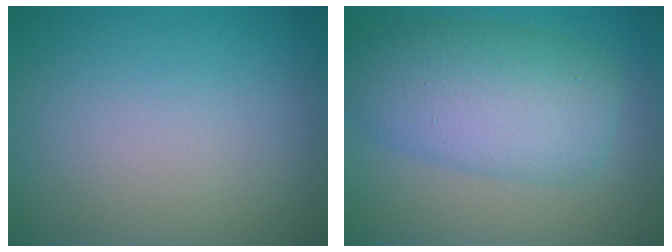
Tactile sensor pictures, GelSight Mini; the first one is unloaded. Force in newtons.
{"total": 8.0, "press": 8.0, "slide": 0.2}